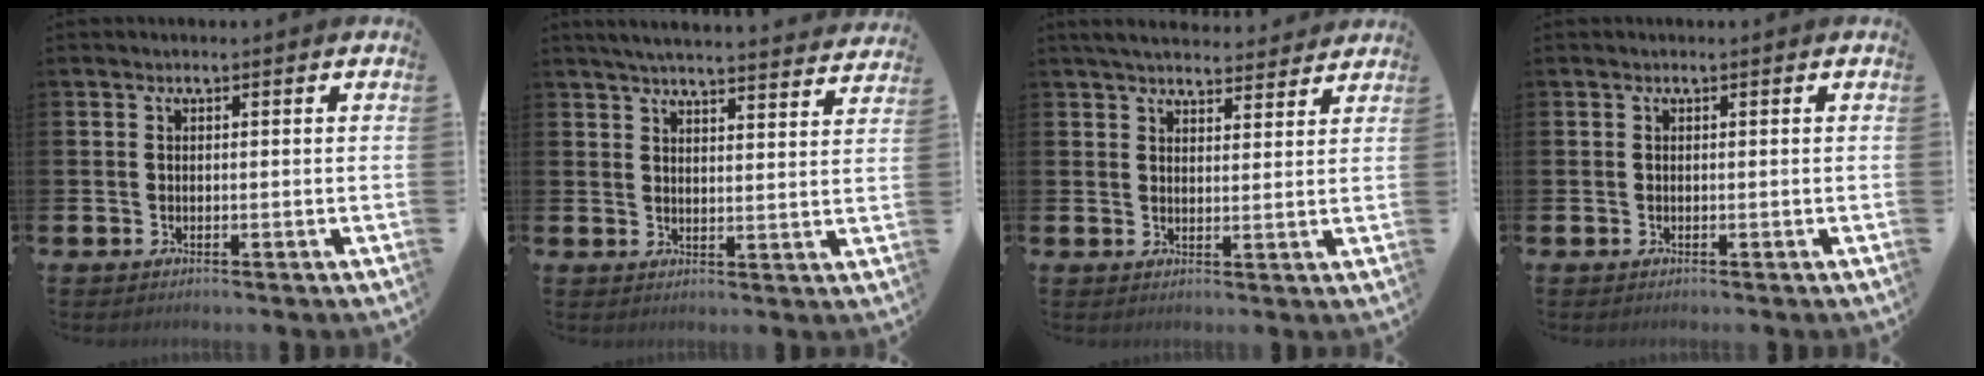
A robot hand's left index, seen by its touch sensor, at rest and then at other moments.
{"total": 5.0, "force": [4.9, -0.1, 0.9], "torque": [-0.029, -0.032, 0.085]}
{"total": 4.9, "force": [4.7, 0.9, 0.9], "torque": [-0.026, -0.022, 0.085]}
{"total": 0.0}